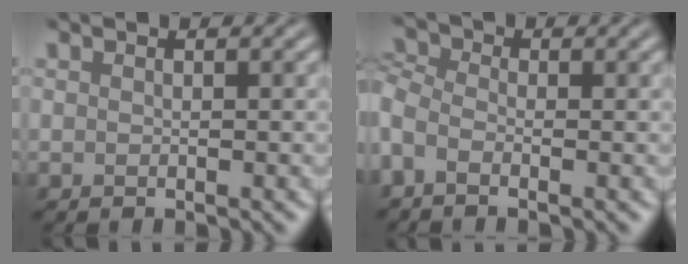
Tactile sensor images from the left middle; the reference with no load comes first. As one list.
[{"total": 1.9, "force": [-0.8, 1.2, 1.3], "torque": [-0.042, 0.001, -0.026]}]